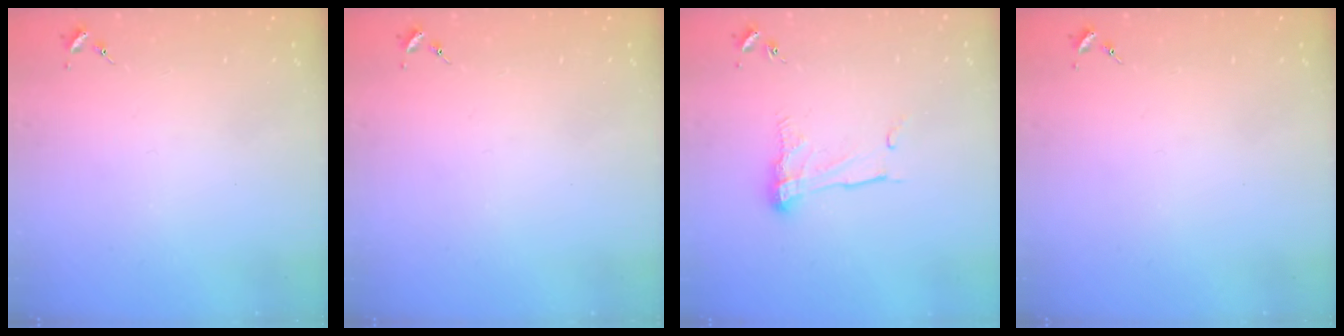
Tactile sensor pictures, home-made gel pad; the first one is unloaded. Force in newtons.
{"total": 0.0}
{"total": 11.1, "press": 11.0, "slide": 0.8}
{"total": 0.0}